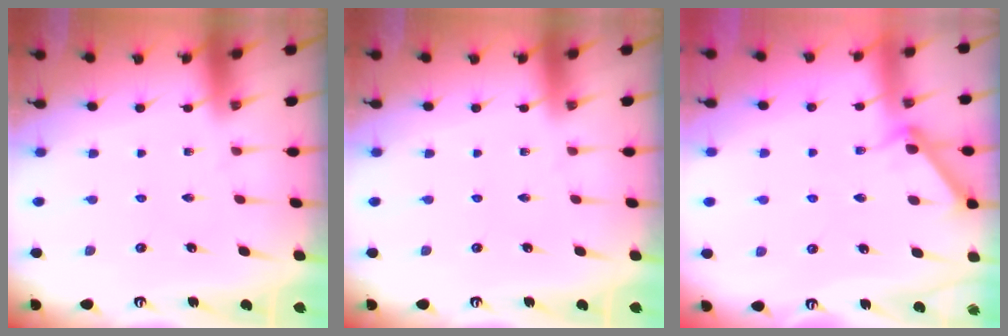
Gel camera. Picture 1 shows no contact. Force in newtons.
{"total": 0.0}
{"total": 7.3, "press": 7.3, "slide": 0.5}